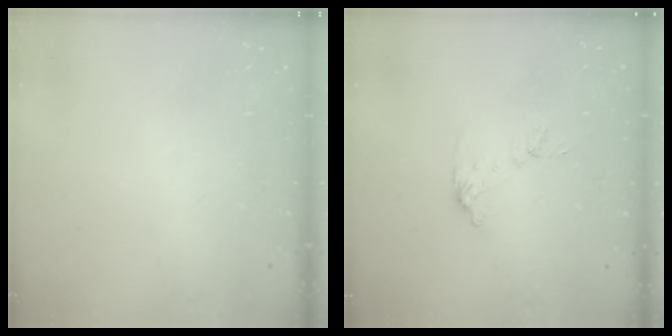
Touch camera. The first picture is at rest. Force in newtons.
{"total": 6.7, "press": 6.7, "slide": 0.2}